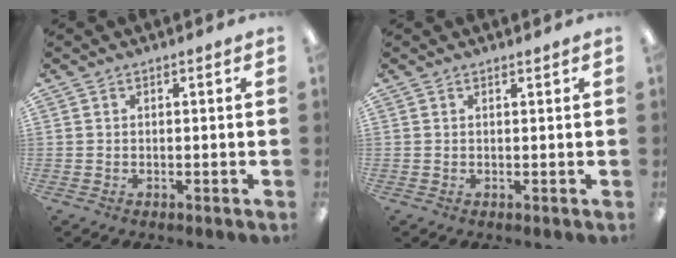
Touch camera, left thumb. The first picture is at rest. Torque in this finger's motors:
{"motor_torque": [0.06, -0.01, -0.16, 0.04, -0.01]}